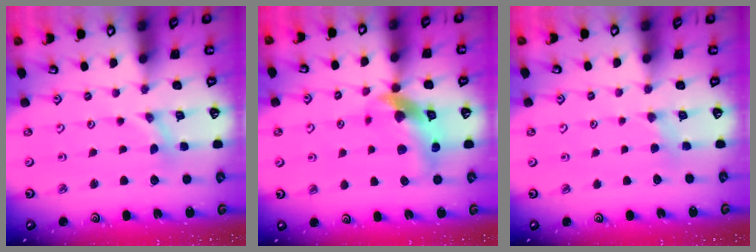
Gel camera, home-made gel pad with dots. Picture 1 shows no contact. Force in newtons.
{"total": 12.1, "press": 12.0, "slide": 1.7}
{"total": 2.7, "press": 2.6, "slide": 0.4}